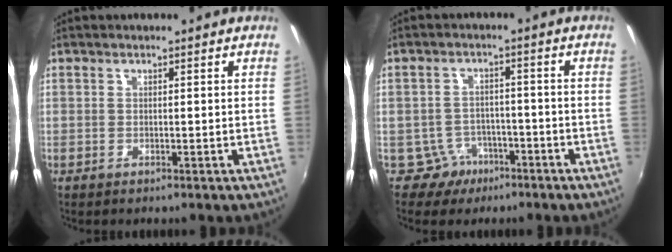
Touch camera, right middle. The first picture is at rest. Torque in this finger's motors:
{"motor_torque": [-0.44, -0.02, -0.15, -0.04]}